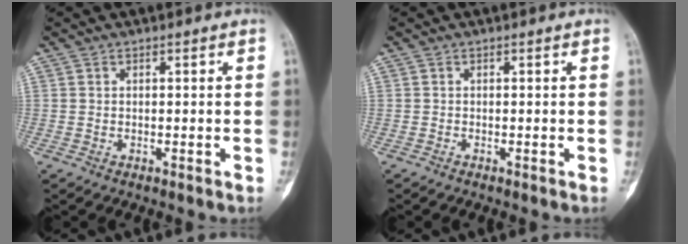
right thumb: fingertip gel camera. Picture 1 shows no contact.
{"total": 0.0}